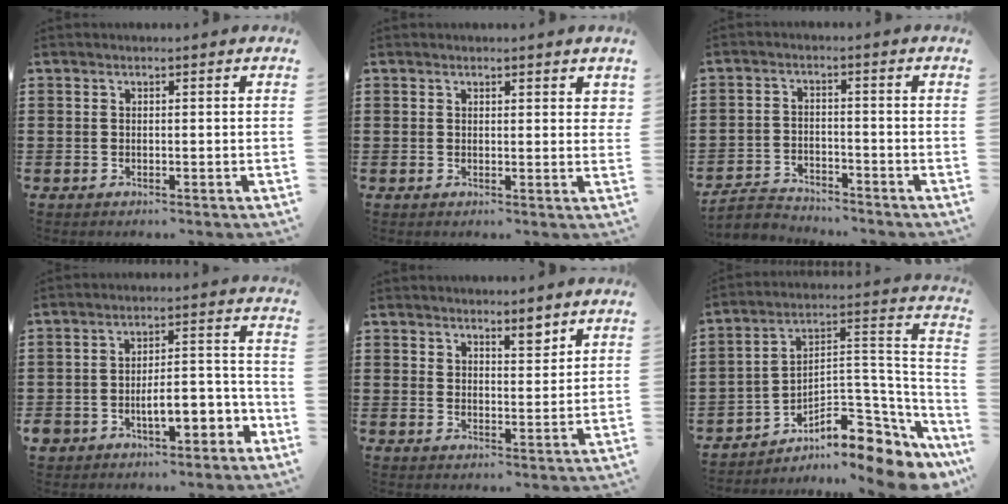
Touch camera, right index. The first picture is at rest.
{"total": 1.0, "force": [0.8, 0.5, 0.3], "torque": [0.000, 0.002, 0.014]}
{"total": 3.0, "force": [-2.9, 0.9, 0.4], "torque": [-0.027, 0.000, -0.066]}
{"total": 7.3, "force": [-3.8, 3.5, 5.1], "torque": [-0.091, 0.012, -0.070]}
{"total": 3.5, "force": [3.1, 1.2, 1.2], "torque": [-0.021, 0.001, 0.056]}
{"total": 8.6, "force": [-5.9, 3.7, 5.0], "torque": [-0.080, -0.002, -0.107]}